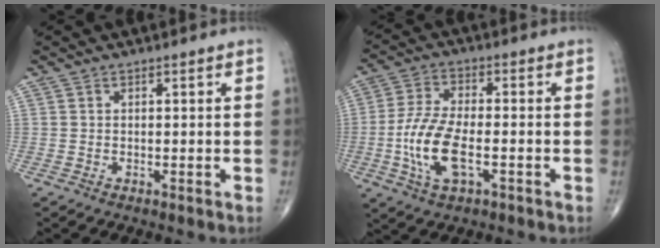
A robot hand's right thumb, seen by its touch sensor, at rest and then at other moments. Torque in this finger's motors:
{"motor_torque": [3.02, 1.99, 1.29, -0.20, 0.39]}